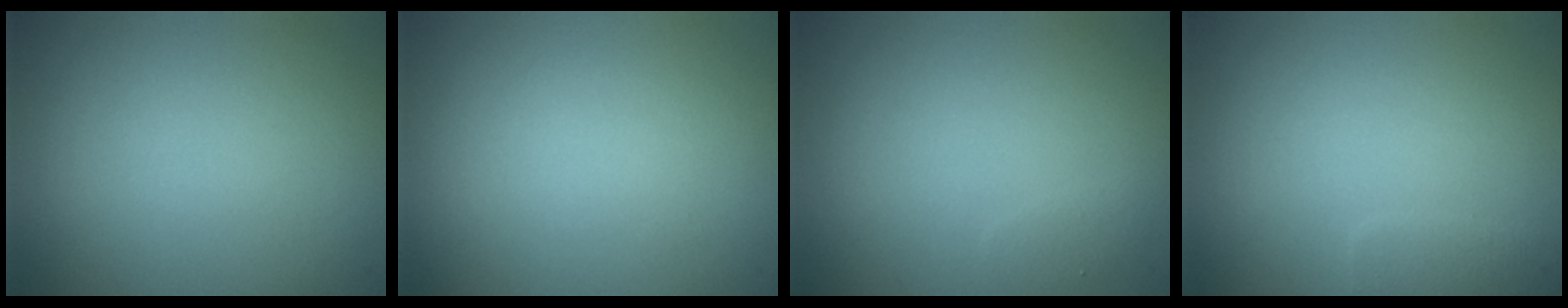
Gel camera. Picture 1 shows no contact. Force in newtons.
{"total": 0.0}
{"total": 0.8, "press": 0.8, "slide": 0.1}
{"total": 1.6, "press": 1.6, "slide": 0.0}